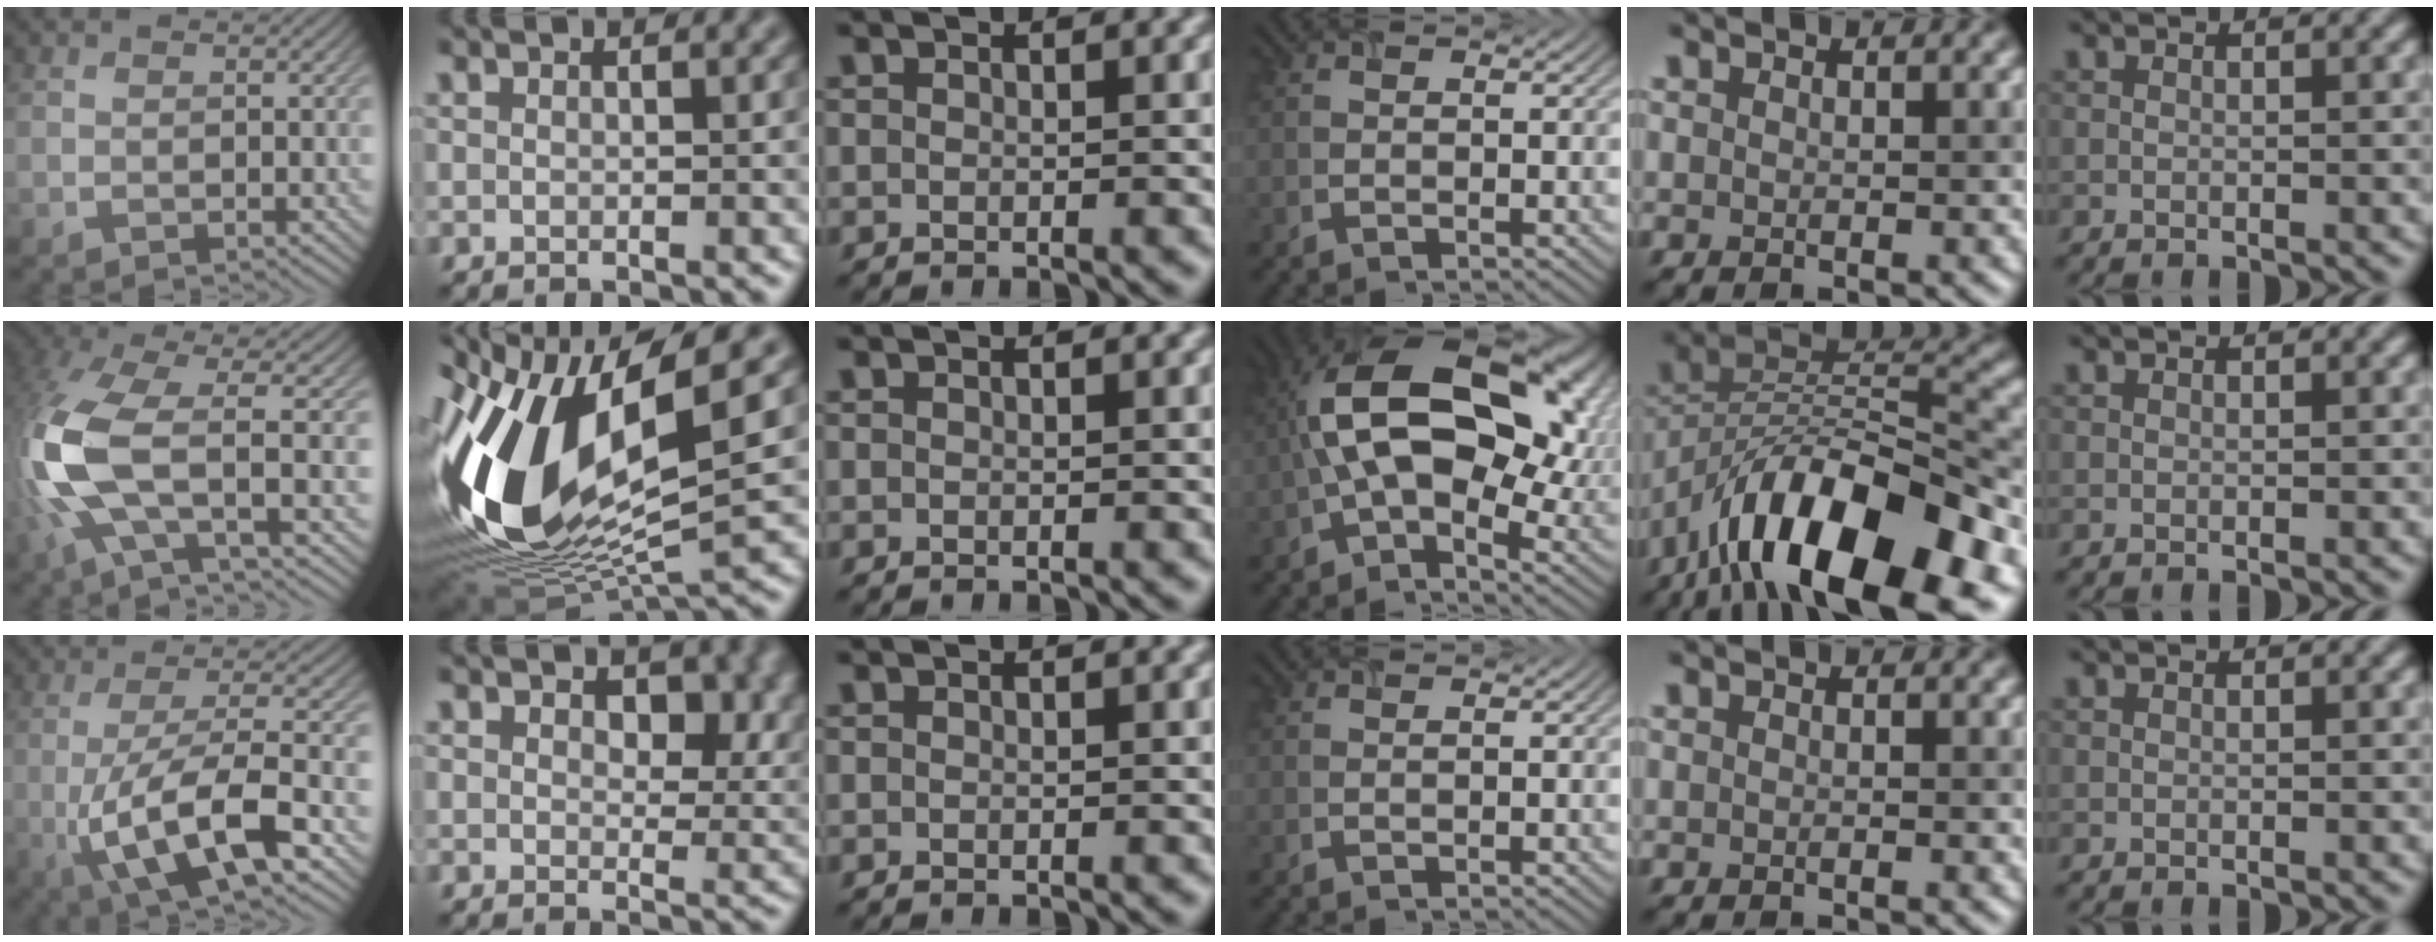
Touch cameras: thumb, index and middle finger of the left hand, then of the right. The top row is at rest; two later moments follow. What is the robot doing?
{"motion": "extract", "object": "airpods case & airpods"}